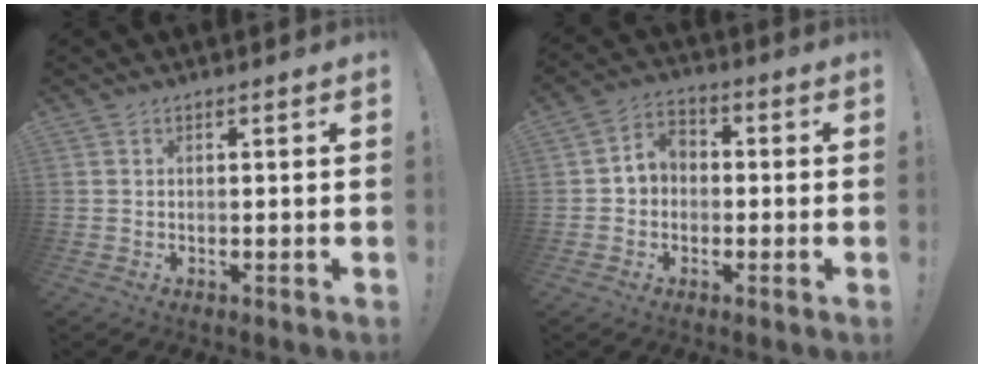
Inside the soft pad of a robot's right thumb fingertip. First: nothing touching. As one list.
[{"total": 5.9, "force": [-1.0, 5.2, 2.5], "torque": [-0.039, 0.025, -0.014]}]